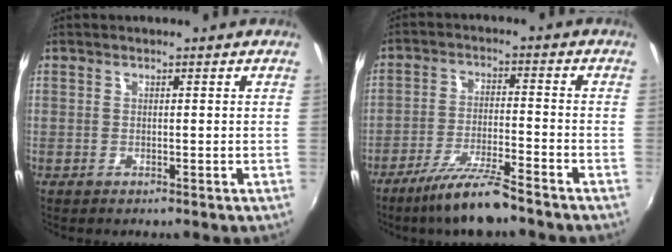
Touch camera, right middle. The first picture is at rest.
{"total": 9.3, "force": [-7.6, 0.5, 5.3], "torque": [-0.118, -0.009, -0.134]}